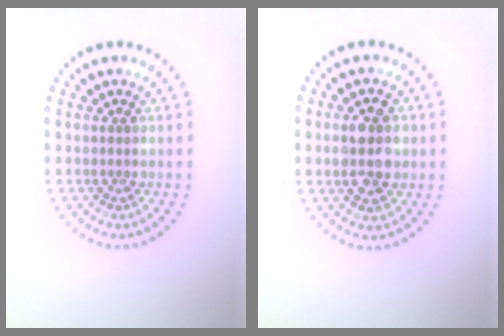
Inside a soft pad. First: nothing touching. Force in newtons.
{"total": 4.2, "press": 4.2, "slide": 0.1}